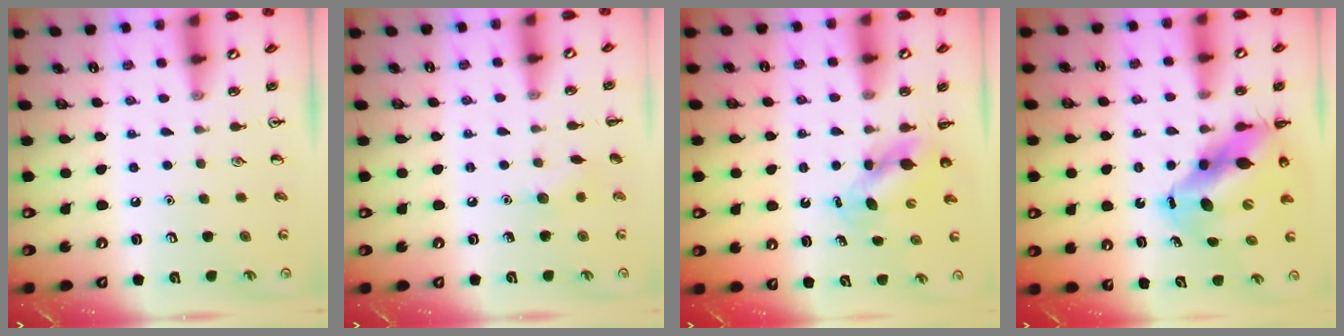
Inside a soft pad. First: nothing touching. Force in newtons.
{"total": 5.7, "press": 5.6, "slide": 1.1}
{"total": 5.0, "press": 5.0, "slide": 0.3}
{"total": 12.4, "press": 11.9, "slide": 3.3}